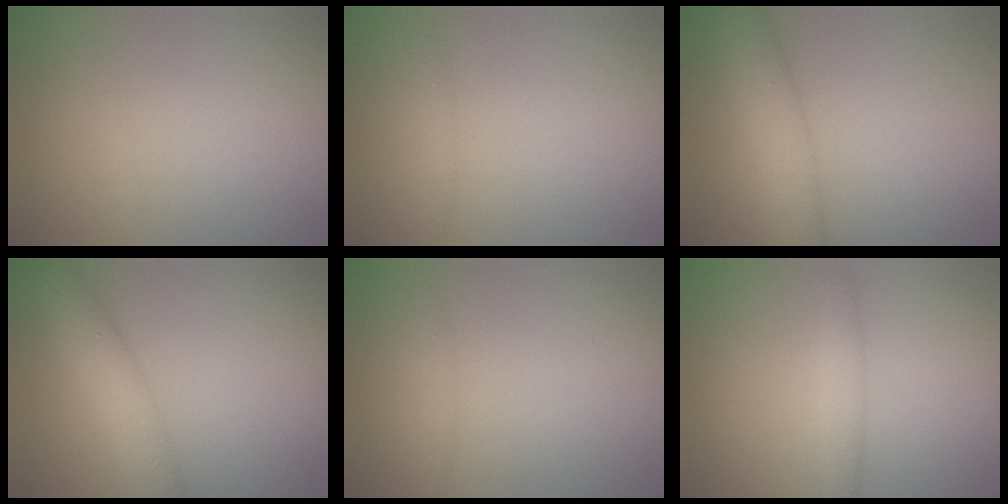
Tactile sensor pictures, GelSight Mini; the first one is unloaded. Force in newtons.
{"total": 0.5, "press": 0.5, "slide": 0.0}
{"total": 4.2, "press": 4.2, "slide": 0.1}
{"total": 4.1, "press": 4.1, "slide": 0.2}
{"total": 0.5, "press": 0.5, "slide": 0.0}
{"total": 1.5, "press": 1.5, "slide": 0.1}